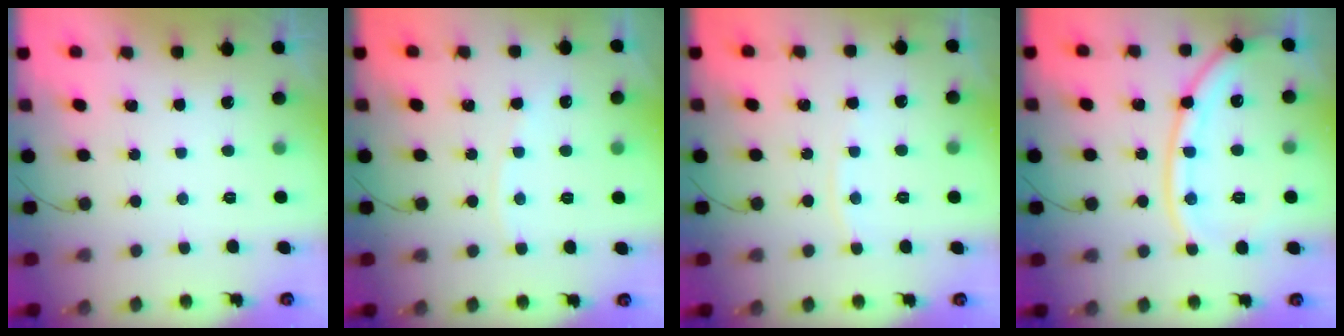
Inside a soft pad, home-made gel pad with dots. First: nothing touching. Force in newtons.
{"total": 2.0, "press": 2.0, "slide": 0.4}
{"total": 3.6, "press": 3.6, "slide": 0.5}
{"total": 15.7, "press": 15.6, "slide": 1.7}